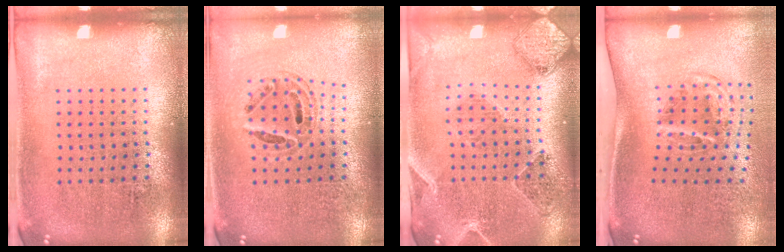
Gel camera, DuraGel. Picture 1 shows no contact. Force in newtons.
{"total": 0.7, "press": 0.7, "slide": 0.2}
{"total": 0.6, "press": 0.5, "slide": 0.3}
{"total": 2.0, "press": 1.2, "slide": 1.6}